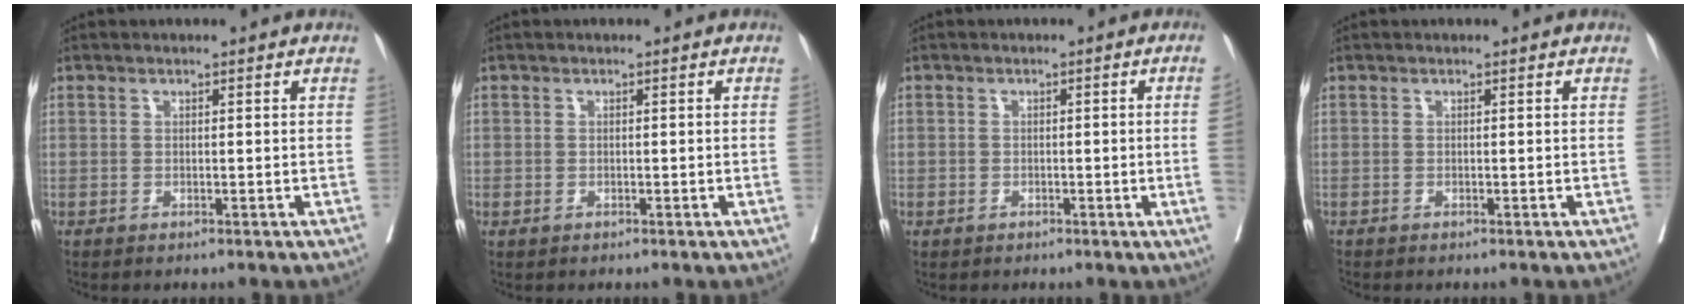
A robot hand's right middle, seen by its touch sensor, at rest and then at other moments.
{"total": 0.0}
{"total": 2.1, "force": [-0.4, 0.0, 2.1], "torque": [-0.028, 0.003, -0.005]}
{"total": 0.8, "force": [-0.7, -0.3, 0.4], "torque": [-0.003, 0.001, -0.008]}